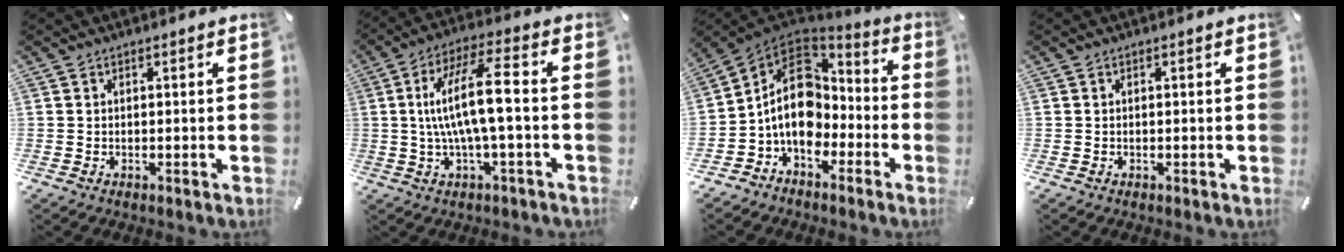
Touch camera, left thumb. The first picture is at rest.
{"total": 14.1, "force": [-0.1, 3.0, 13.8], "torque": [-0.269, 0.004, -0.010]}
{"total": 14.0, "force": [-1.9, 11.1, 8.3], "torque": [-0.164, 0.012, -0.034]}
{"total": 0.0}